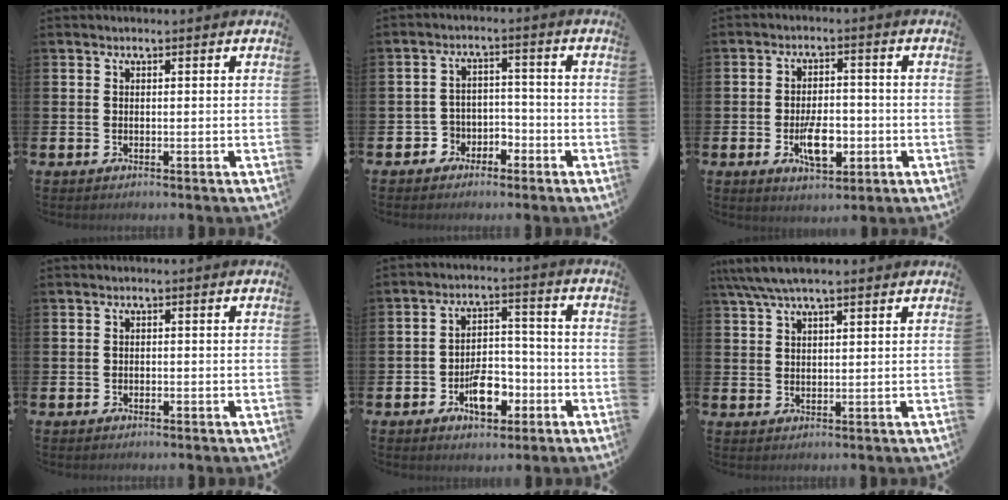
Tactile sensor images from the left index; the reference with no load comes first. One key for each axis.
{"total": 3.5, "fx": -2.5, "fy": 2.4, "fz": -0.1, "tx": -0.019, "ty": 0.007, "tz": -0.057}
{"total": 6.1, "fx": -1.8, "fy": 3.1, "fz": 5.0, "tx": -0.086, "ty": 0.001, "tz": -0.036}
{"total": 0.7, "fx": -0.5, "fy": 0.5, "fz": 0.2, "tx": -0.003, "ty": 0.003, "tz": -0.011}
{"total": 6.6, "fx": -3.0, "fy": 3.9, "fz": 4.4, "tx": -0.069, "ty": 0.016, "tz": -0.052}
{"total": 5.2, "fx": 4.1, "fy": 1.2, "fz": 2.8, "tx": -0.064, "ty": -0.003, "tz": 0.076}